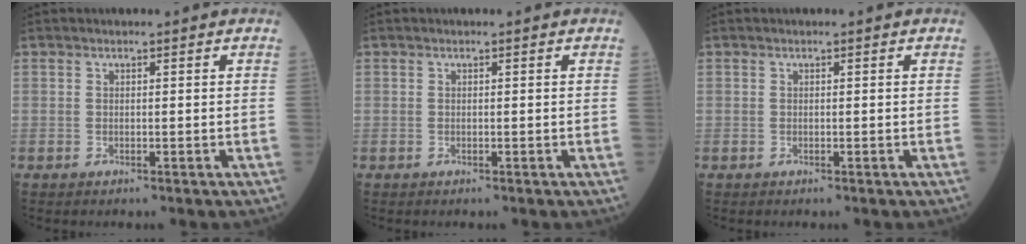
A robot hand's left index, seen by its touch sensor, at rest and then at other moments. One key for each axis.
{"total": 0.0}
{"total": 0.0}